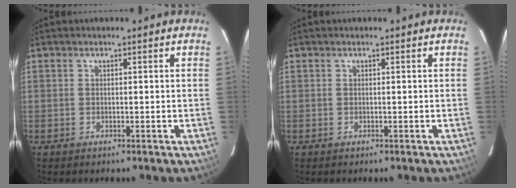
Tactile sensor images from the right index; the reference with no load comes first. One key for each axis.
{"total": 0.0}